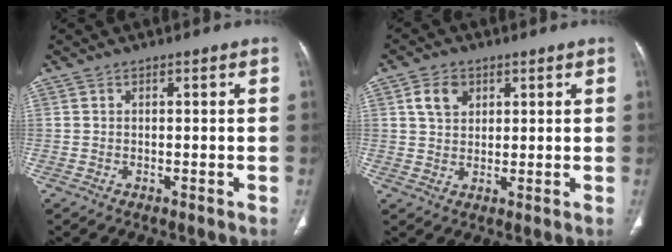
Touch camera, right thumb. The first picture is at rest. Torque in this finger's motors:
{"motor_torque": [0.92, 0.90, 0.40, 0.45, 0.03]}